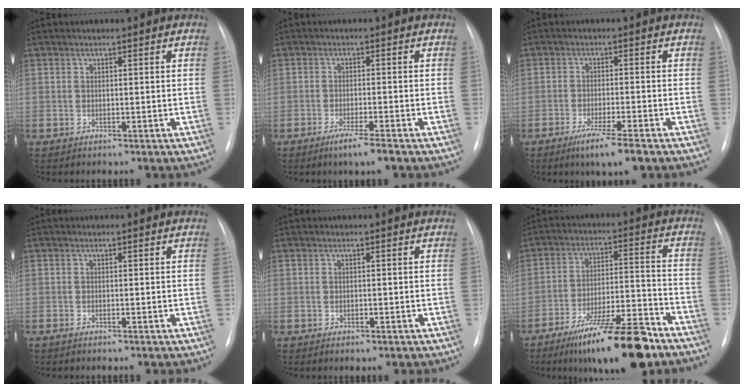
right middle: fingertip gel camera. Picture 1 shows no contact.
{"total": 3.8, "force": [-2.6, -0.3, 2.8], "torque": [-0.059, -0.013, -0.047]}
{"total": 6.0, "force": [-3.9, 0.0, 4.6], "torque": [-0.087, -0.018, -0.065]}
{"total": 0.6, "force": [-0.5, 0.1, 0.3], "torque": [-0.012, -0.002, -0.008]}
{"total": 0.8, "force": [-0.5, 0.3, 0.5], "torque": [-0.013, -0.003, -0.002]}
{"total": 15.7, "force": [-11.3, 2.0, 10.7], "torque": [-0.162, -0.004, -0.182]}